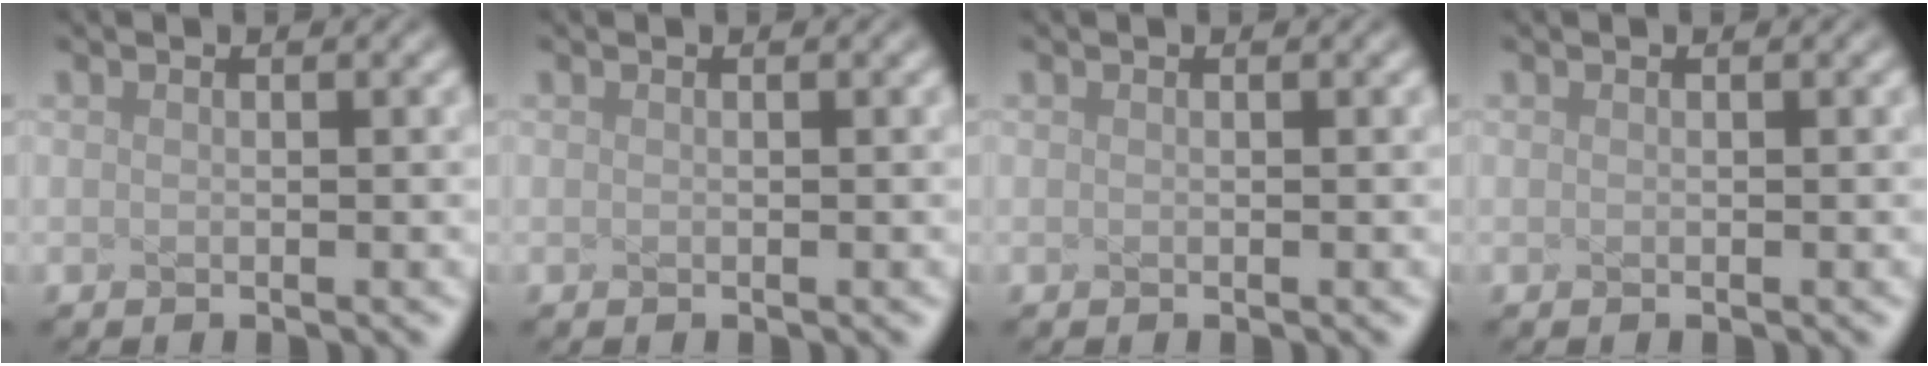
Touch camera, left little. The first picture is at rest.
{"total": 0.0}
{"total": 0.0}
{"total": 0.0}